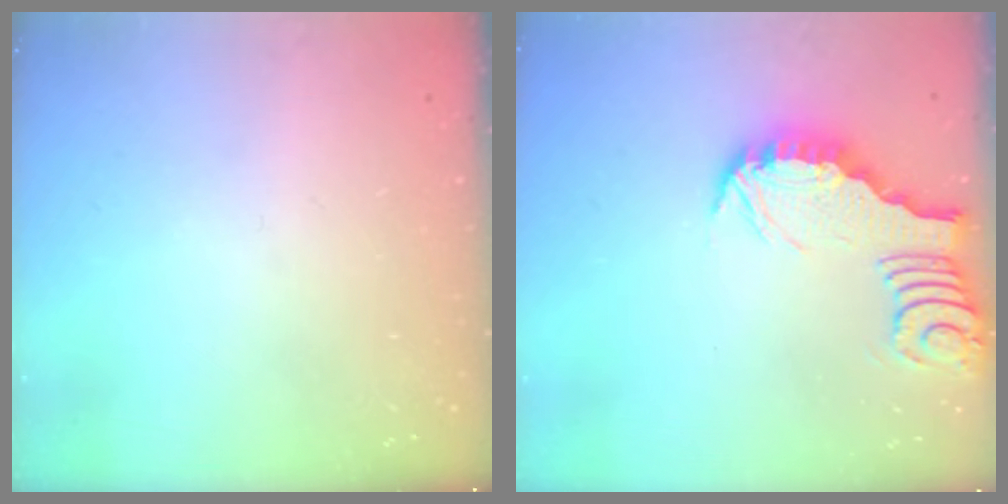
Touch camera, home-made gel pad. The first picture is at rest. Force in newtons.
{"total": 3.2, "press": 3.2, "slide": 0.4}